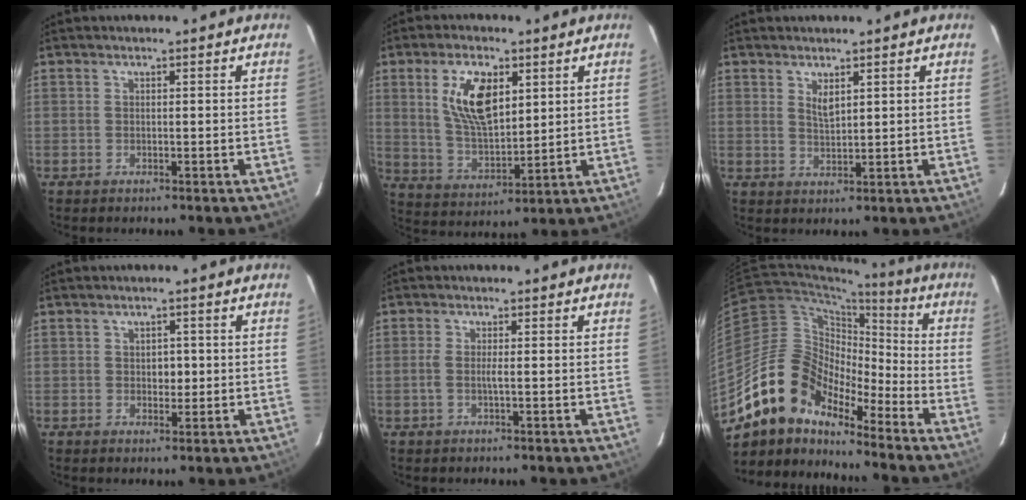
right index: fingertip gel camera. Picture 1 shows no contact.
{"total": 11.9, "force": [4.3, 5.7, 9.5], "torque": [-0.176, 0.005, 0.093]}
{"total": 2.6, "force": [1.5, 0.8, 1.9], "torque": [-0.033, -0.004, 0.029]}
{"total": 2.3, "force": [0.1, 1.8, 1.4], "torque": [-0.017, 0.004, 0.003]}
{"total": 1.8, "force": [-0.4, -0.1, 1.7], "torque": [-0.036, -0.002, -0.009]}
{"total": 14.6, "force": [-12.0, 6.4, 5.3], "torque": [-0.095, 0.021, -0.234]}